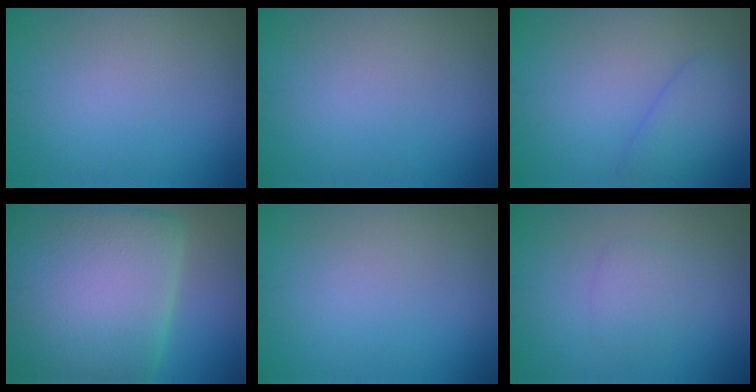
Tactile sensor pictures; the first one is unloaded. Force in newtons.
{"total": 0.0}
{"total": 2.4, "press": 2.4, "slide": 0.1}
{"total": 20.5, "press": 20.5, "slide": 0.6}
{"total": 0.0}
{"total": 1.8, "press": 1.8, "slide": 0.2}